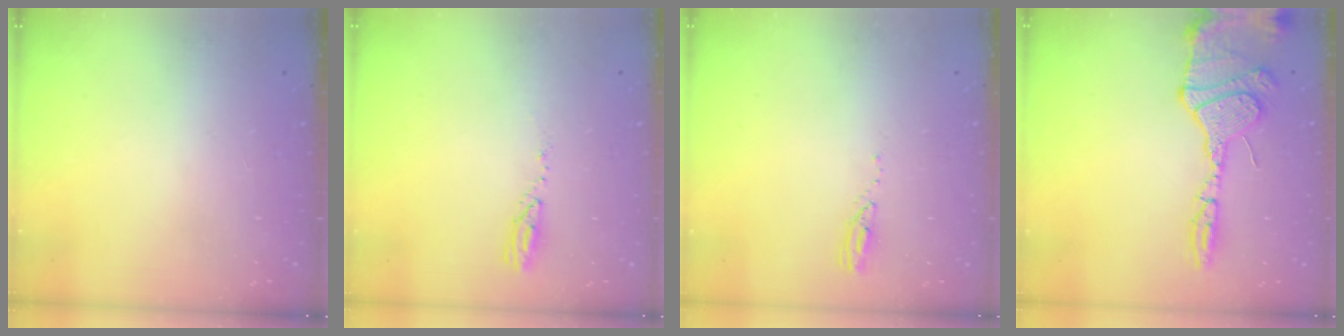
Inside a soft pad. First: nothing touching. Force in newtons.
{"total": 3.7, "press": 3.7, "slide": 0.2}
{"total": 3.2, "press": 3.1, "slide": 0.3}
{"total": 25.6, "press": 19.4, "slide": 16.7}